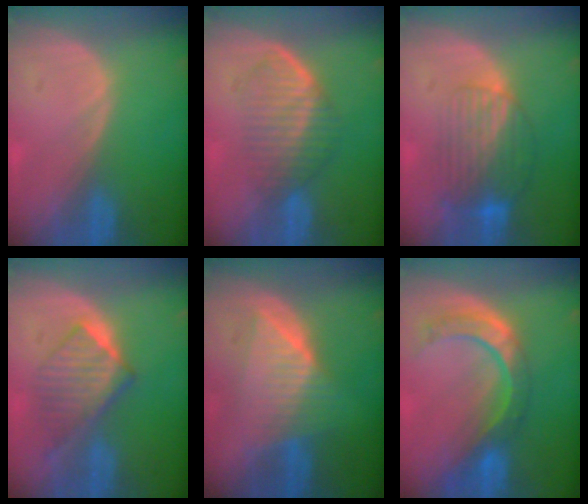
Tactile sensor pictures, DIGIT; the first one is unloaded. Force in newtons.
{"total": 6.8, "press": 6.1, "slide": 3.1}
{"total": 8.4, "press": 7.1, "slide": 4.5}
{"total": 6.4, "press": 6.3, "slide": 1.5}
{"total": 7.2, "press": 7.2, "slide": 0.2}
{"total": 8.6, "press": 7.3, "slide": 4.7}